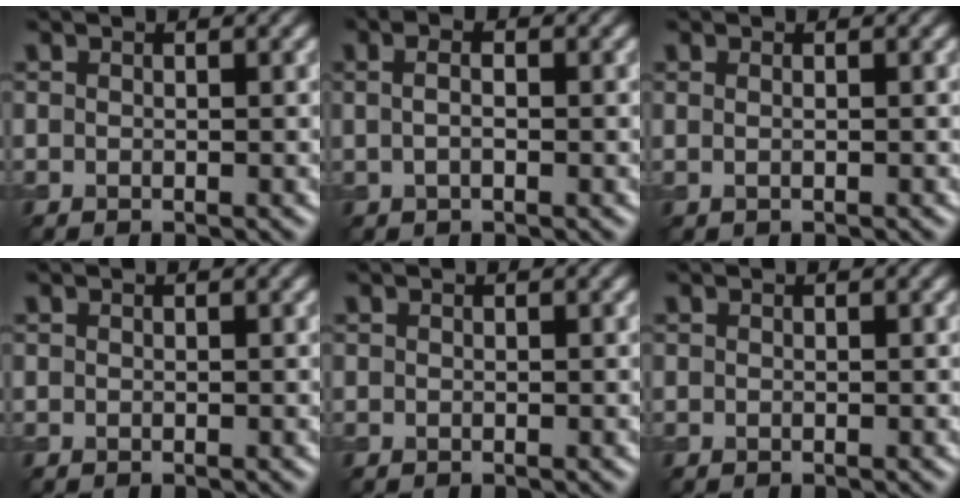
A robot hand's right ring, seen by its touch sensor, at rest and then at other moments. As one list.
[{"total": 2.2, "force": [0.5, 1.1, 1.9], "torque": [-0.031, 0.000, -0.002]}, {"total": 0.9, "force": [0.1, 0.4, 0.8], "torque": [-0.012, -0.002, -0.003]}, {"total": 0.0}, {"total": 0.0}, {"total": 0.0}]